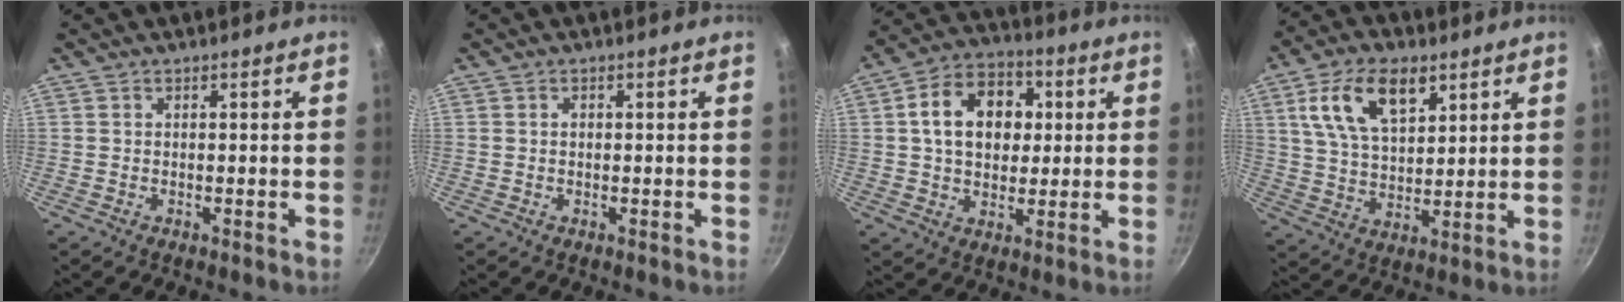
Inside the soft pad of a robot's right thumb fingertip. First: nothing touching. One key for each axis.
{"total": 0.8, "fx": 0.1, "fy": 0.7, "fz": 0.5, "tx": -0.006, "ty": 0.004, "tz": 0.001}
{"total": 14.5, "fx": 2.6, "fy": 10.7, "fz": 9.4, "tx": -0.121, "ty": 0.018, "tz": 0.031}
{"total": 13.7, "fx": 6.3, "fy": 7.5, "fz": 9.6, "tx": -0.149, "ty": -0.014, "tz": 0.116}